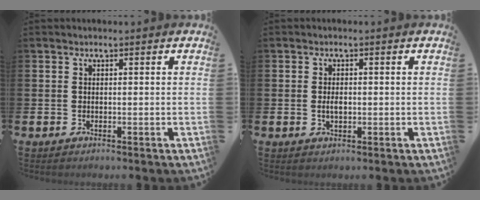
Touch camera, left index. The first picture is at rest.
{"total": 1.7, "force": [-0.1, 0.9, 1.4], "torque": [-0.023, 0.003, -0.003]}